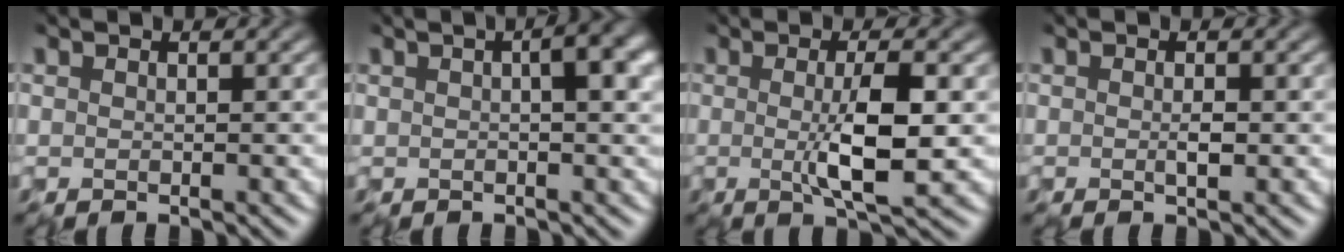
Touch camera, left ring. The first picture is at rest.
{"total": 4.1, "force": [0.9, 1.2, 3.8], "torque": [-0.063, 0.007, 0.012]}
{"total": 4.8, "force": [-0.7, 0.4, 4.7], "torque": [-0.087, -0.007, -0.012]}
{"total": 1.1, "force": [-0.5, 0.2, 0.9], "torque": [-0.019, -0.004, -0.008]}